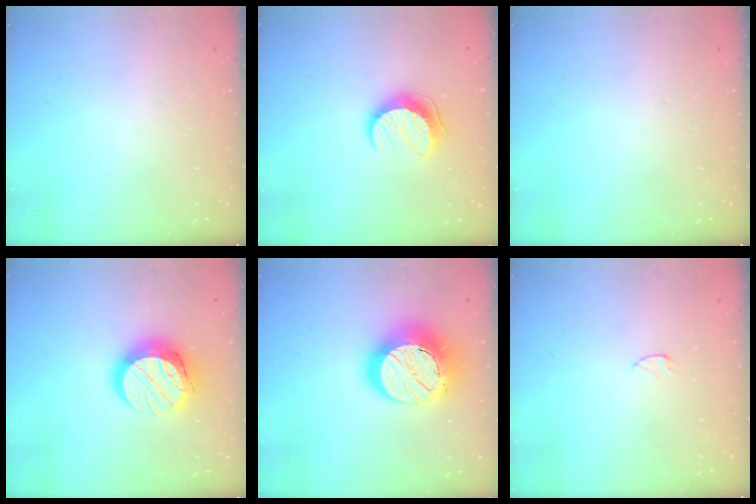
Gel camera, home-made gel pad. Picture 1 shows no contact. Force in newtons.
{"total": 9.7, "press": 9.6, "slide": 0.5}
{"total": 0.0}
{"total": 13.9, "press": 13.8, "slide": 1.2}
{"total": 20.3, "press": 20.2, "slide": 1.6}
{"total": 2.9, "press": 2.9, "slide": 0.3}